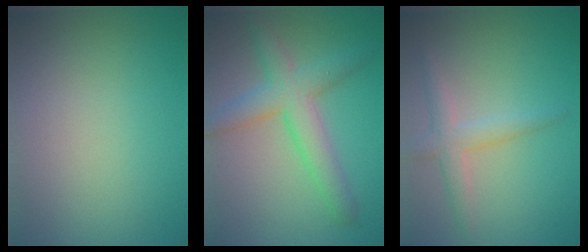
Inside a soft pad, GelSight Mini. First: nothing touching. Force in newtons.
{"total": 4.9, "press": 4.9, "slide": 0.1}
{"total": 2.6, "press": 2.5, "slide": 0.1}